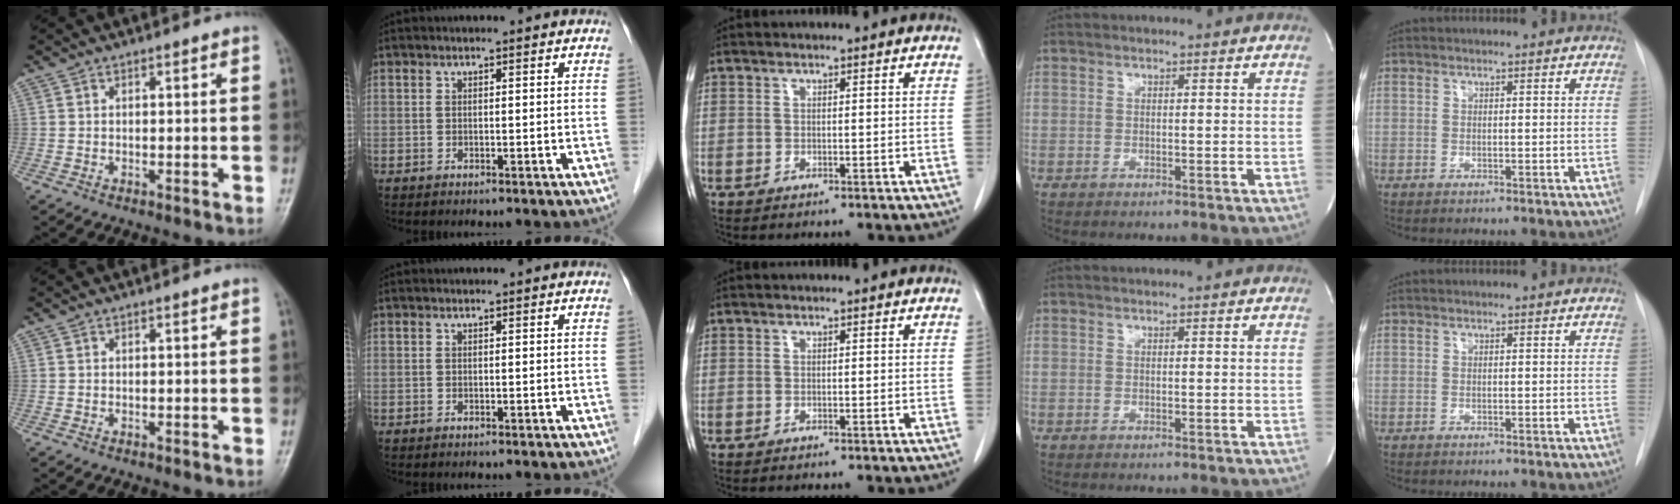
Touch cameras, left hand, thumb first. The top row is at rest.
{}